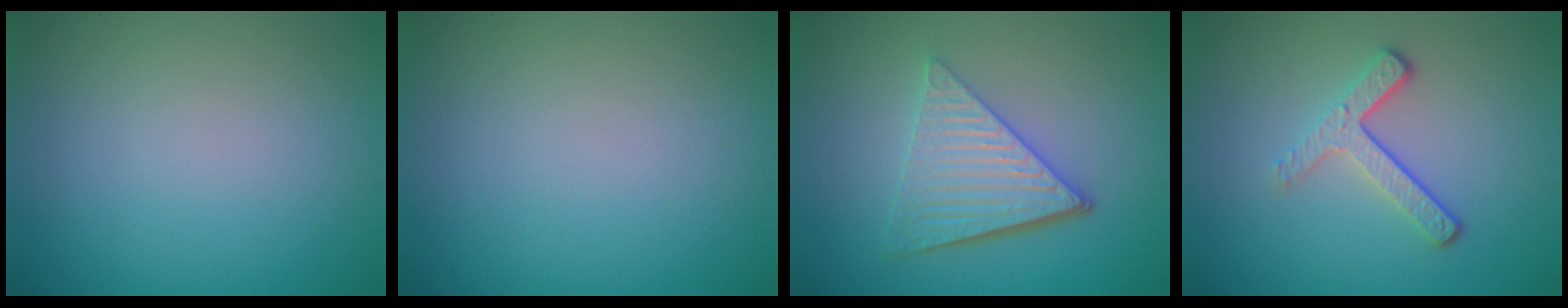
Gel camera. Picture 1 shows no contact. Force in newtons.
{"total": 0.0}
{"total": 5.7, "press": 3.9, "slide": 4.1}
{"total": 3.4, "press": 2.3, "slide": 2.5}